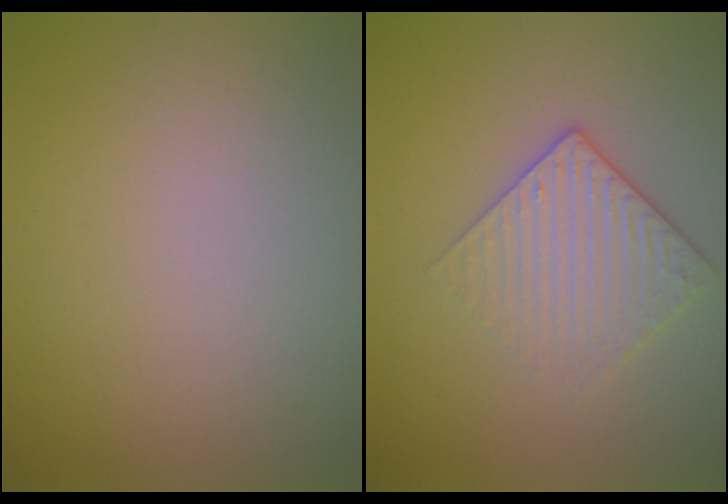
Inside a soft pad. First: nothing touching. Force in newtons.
{"total": 3.0, "press": 2.6, "slide": 1.4}